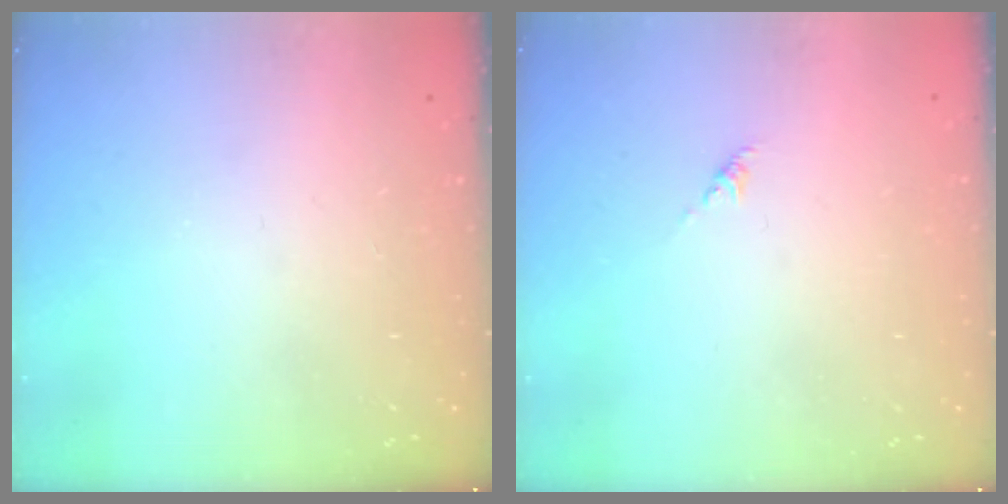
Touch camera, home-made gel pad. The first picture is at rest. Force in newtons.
{"total": 0.6, "press": 0.4, "slide": 0.4}